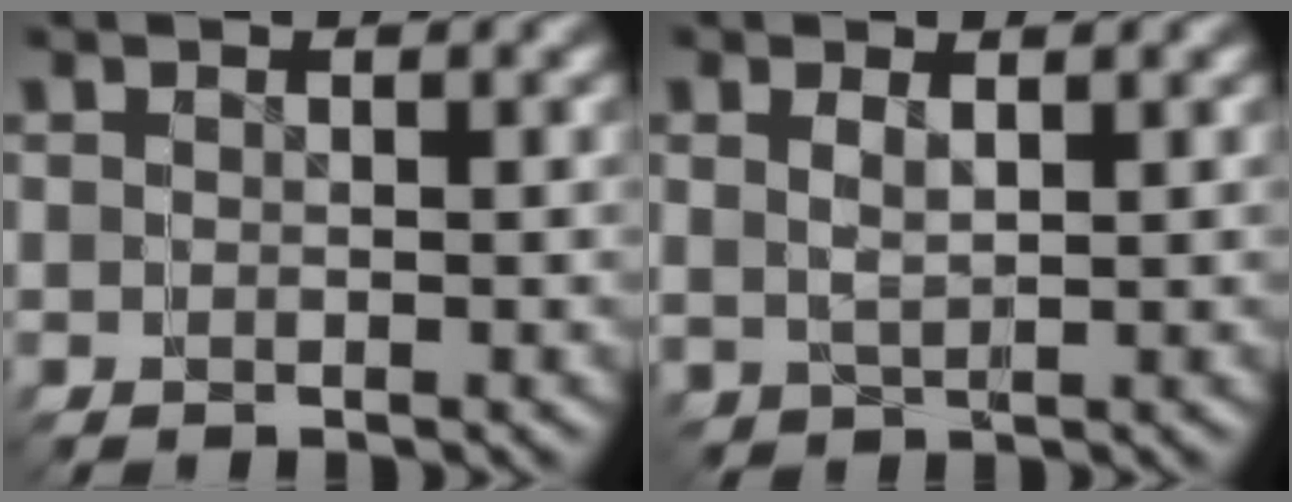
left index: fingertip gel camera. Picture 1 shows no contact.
{"total": 0.9, "force": [0.4, -0.3, 0.8], "torque": [0.000, 0.003, 0.012]}